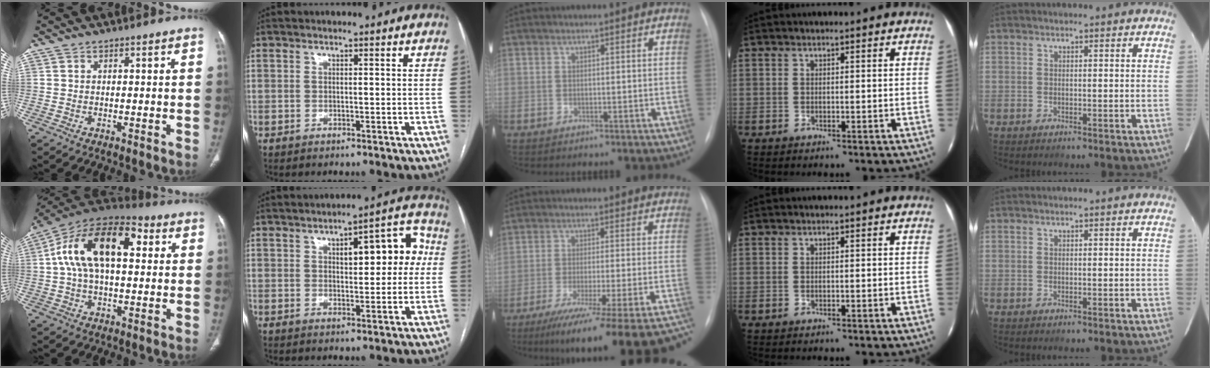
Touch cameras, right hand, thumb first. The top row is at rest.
{"thumb": {"total": 19.5, "force": [4.0, 10.5, 15.9], "torque": [-0.268, 0.035, 0.057]}, "index": {"total": 9.8, "force": [2.1, 3.5, 8.9], "torque": [-0.106, 0.035, 0.026]}, "middle": {"total": 24.2, "force": [-20.6, -0.9, 12.7], "torque": [-0.102, -0.051, -0.283]}}